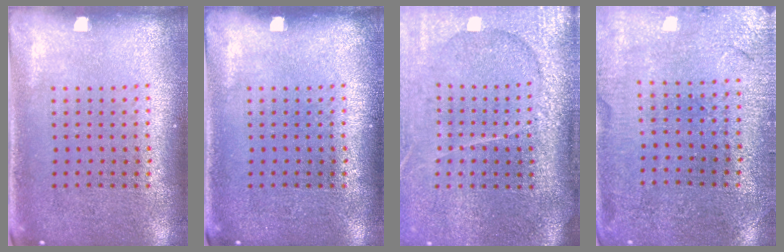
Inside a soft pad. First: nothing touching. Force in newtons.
{"total": 0.0}
{"total": 4.2, "press": 3.4, "slide": 2.4}
{"total": 0.5, "press": 0.5, "slide": 0.2}